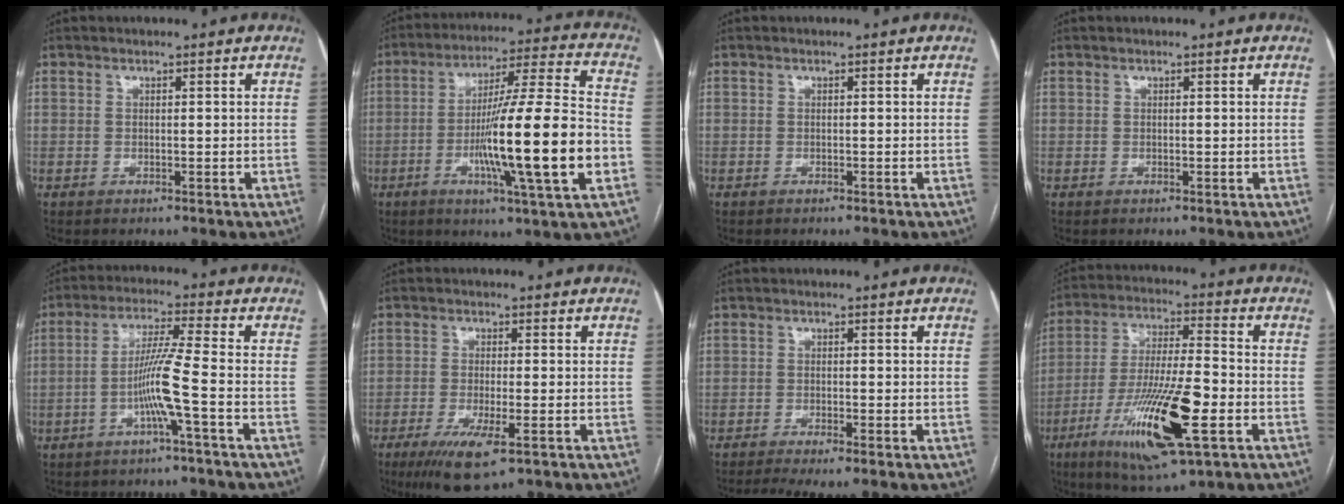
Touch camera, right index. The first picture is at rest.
{"total": 20.0, "force": [-4.8, -0.1, 19.4], "torque": [-0.312, -0.006, -0.080]}
{"total": 0.0}
{"total": 0.0}
{"total": 7.3, "force": [-2.5, -1.4, 6.8], "torque": [-0.135, 0.006, -0.050]}
{"total": 7.5, "force": [-4.0, 1.2, 6.3], "torque": [-0.117, -0.021, -0.064]}
{"total": 5.4, "force": [-4.2, -0.3, 3.3], "torque": [-0.052, -0.006, -0.068]}
{"total": 17.7, "force": [-6.7, 2.7, 16.2], "torque": [-0.318, -0.025, -0.115]}